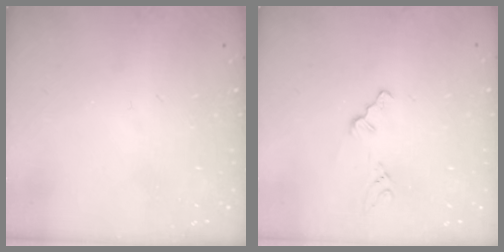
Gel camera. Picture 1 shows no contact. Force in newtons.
{"total": 1.3, "press": 1.3, "slide": 0.2}